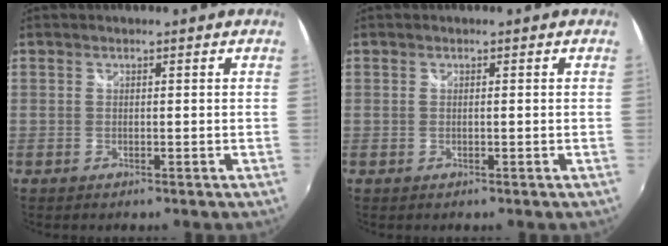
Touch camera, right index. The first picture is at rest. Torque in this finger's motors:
{"motor_torque": [-0.11, 0.35, 0.00, 0.00]}